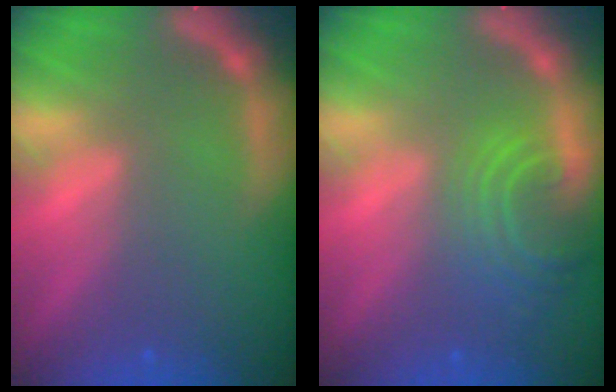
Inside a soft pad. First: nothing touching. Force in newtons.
{"total": 5.5}